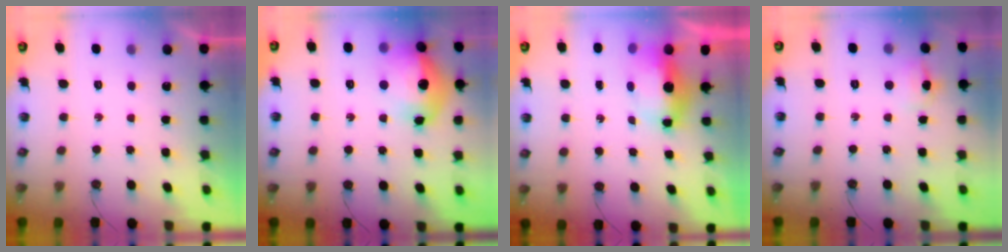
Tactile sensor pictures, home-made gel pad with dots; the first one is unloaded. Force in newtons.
{"total": 18.8, "press": 18.8, "slide": 1.1}
{"total": 7.8, "press": 7.6, "slide": 2.0}
{"total": 5.4, "press": 5.4, "slide": 0.9}